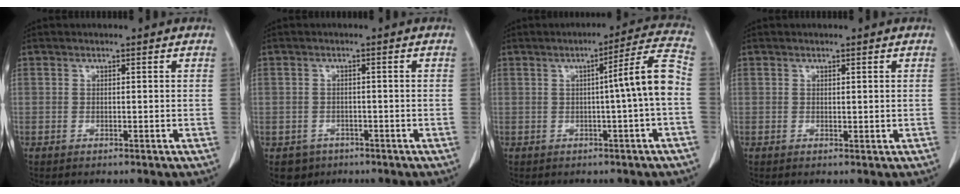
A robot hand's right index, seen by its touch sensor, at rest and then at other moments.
{"total": 3.7, "force": [-2.1, 3.1, 0.3], "torque": [0.000, 0.008, -0.028]}
{"total": 7.6, "force": [-0.7, -1.1, 7.5], "torque": [-0.098, 0.016, -0.012]}
{"total": 0.0}